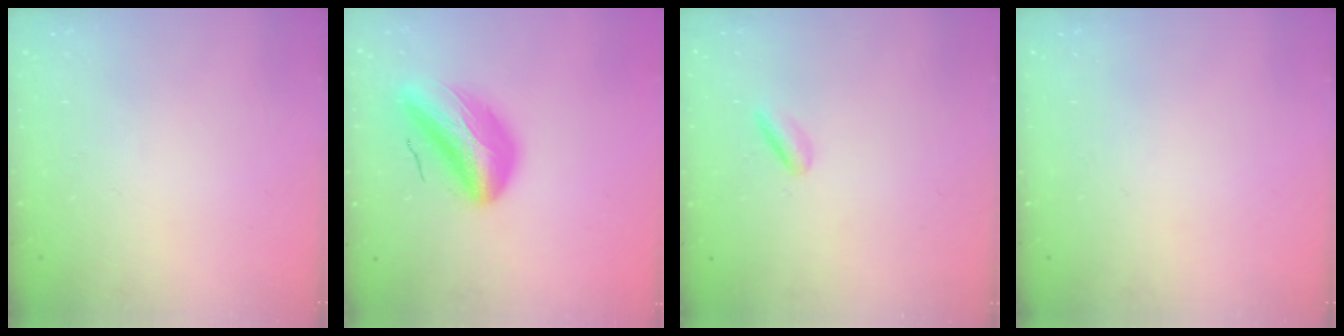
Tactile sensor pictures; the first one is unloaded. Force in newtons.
{"total": 12.1, "press": 11.6, "slide": 3.5}
{"total": 2.4, "press": 2.2, "slide": 0.8}
{"total": 0.0}